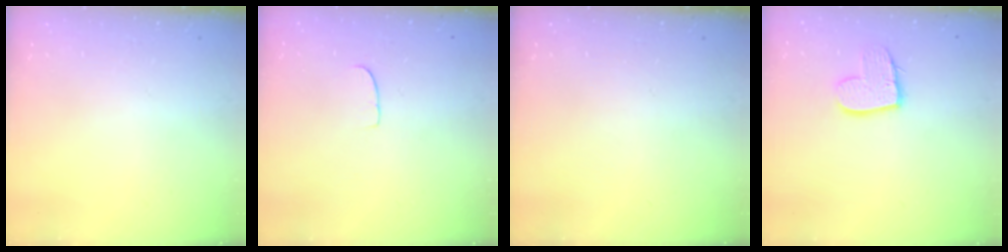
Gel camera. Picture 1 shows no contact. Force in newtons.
{"total": 5.0, "press": 4.9, "slide": 0.5}
{"total": 0.0}
{"total": 10.7, "press": 10.6, "slide": 0.8}